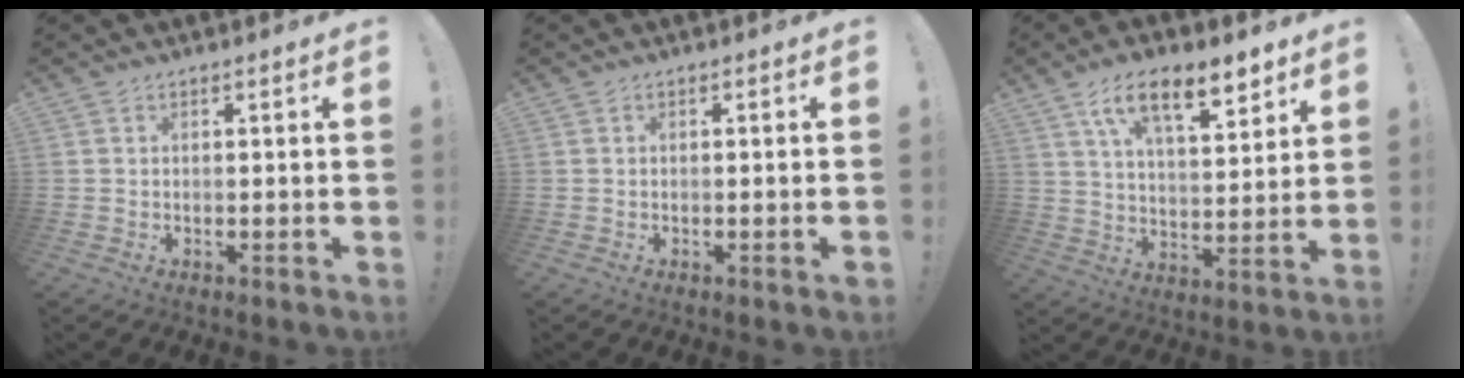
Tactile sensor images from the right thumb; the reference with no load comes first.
{"total": 1.2, "force": [-0.5, -0.4, 1.0], "torque": [-0.020, 0.000, -0.009]}
{"total": 13.9, "force": [8.8, 4.9, 9.5], "torque": [-0.150, -0.042, 0.150]}